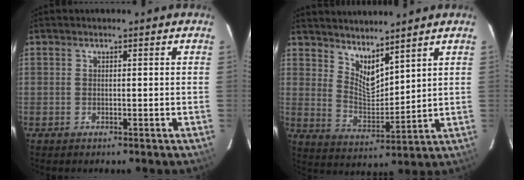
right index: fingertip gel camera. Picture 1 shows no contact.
{"total": 7.6, "force": [6.2, 2.2, 3.8], "torque": [-0.062, -0.012, 0.119]}